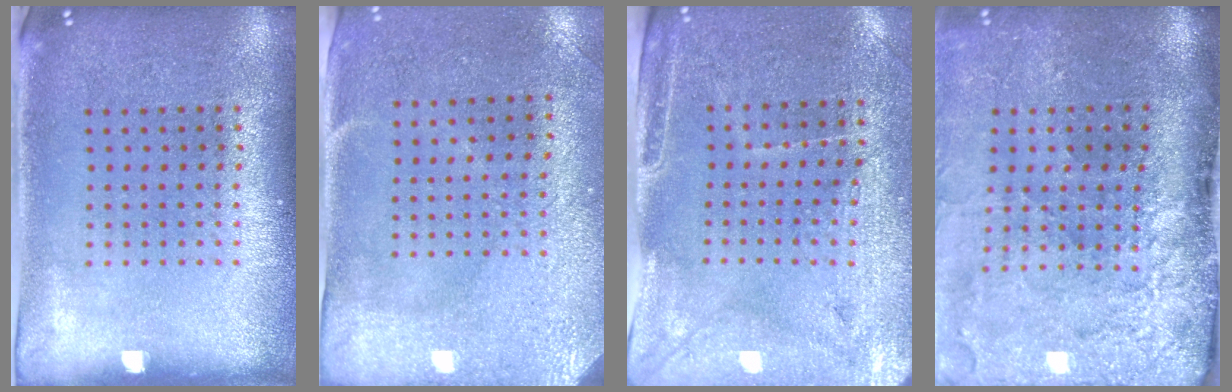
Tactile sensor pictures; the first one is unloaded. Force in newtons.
{"total": 2.9, "press": 2.4, "slide": 1.6}
{"total": 3.0, "press": 2.8, "slide": 1.3}
{"total": 4.7, "press": 3.6, "slide": 3.0}